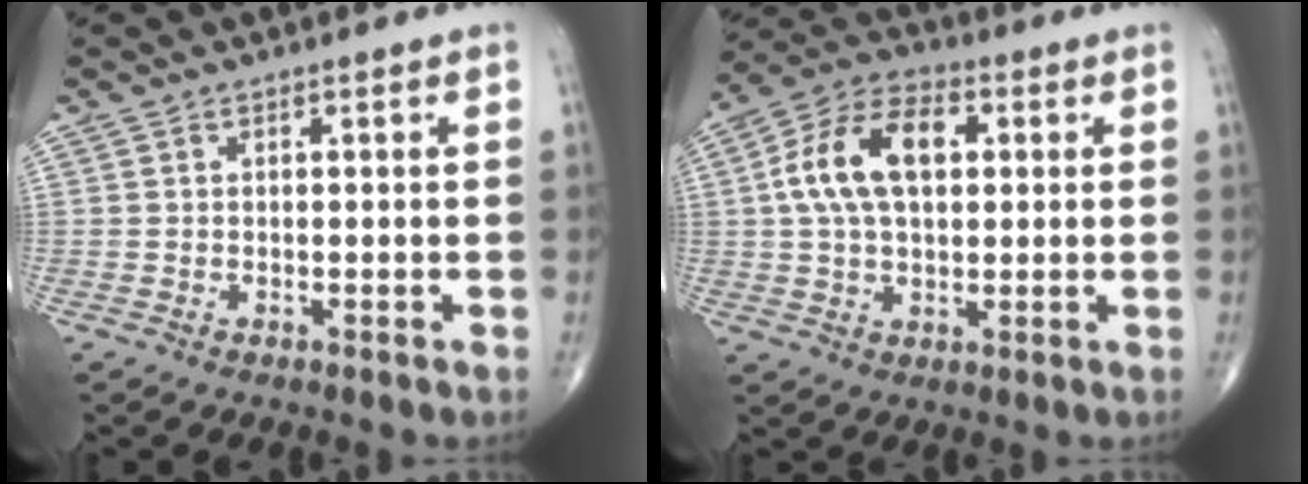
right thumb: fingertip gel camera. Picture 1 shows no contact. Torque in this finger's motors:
{"motor_torque": [0.23, 0.25, 0.66, 0.29, 0.16]}